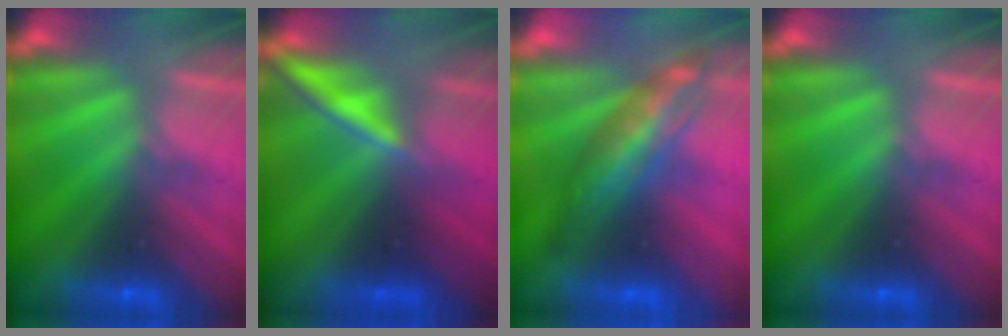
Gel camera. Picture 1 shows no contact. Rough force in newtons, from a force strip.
{"total": 1.6}
{"total": 2.9}
{"total": 0.0}